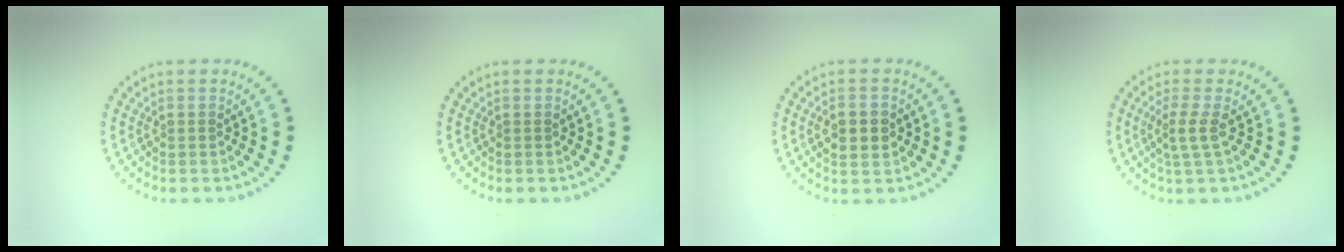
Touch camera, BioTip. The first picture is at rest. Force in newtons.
{"total": 0.0}
{"total": 3.0, "press": 3.0, "slide": 0.1}
{"total": 2.1, "press": 1.5, "slide": 1.4}